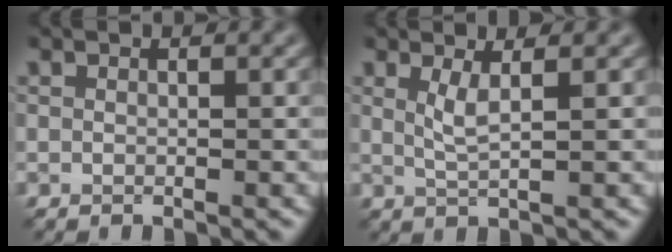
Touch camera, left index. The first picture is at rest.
{"total": 2.0, "force": [0.8, 0.5, 1.8], "torque": [-0.035, -0.005, 0.016]}